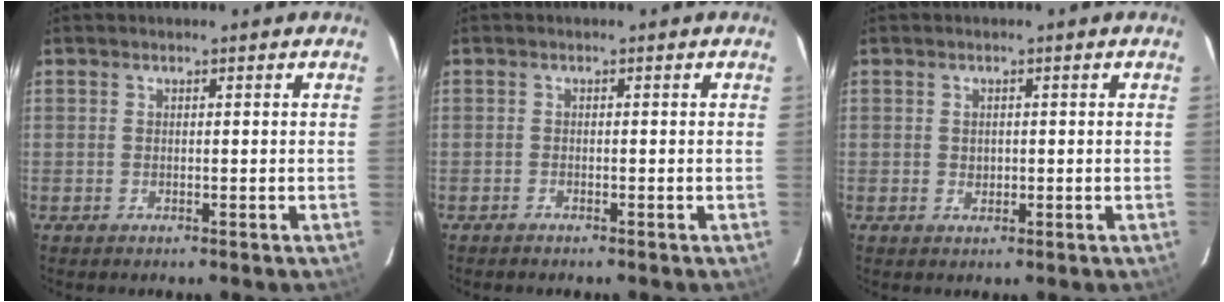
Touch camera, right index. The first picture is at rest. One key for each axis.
{"total": 0.9, "fx": -0.9, "fy": 0.2, "fz": 0.2, "tx": -0.011, "ty": 0.000, "tz": -0.017}
{"total": 1.4, "fx": 0.1, "fy": 1.3, "fz": 0.5, "tx": -0.005, "ty": 0.003, "tz": 0.001}